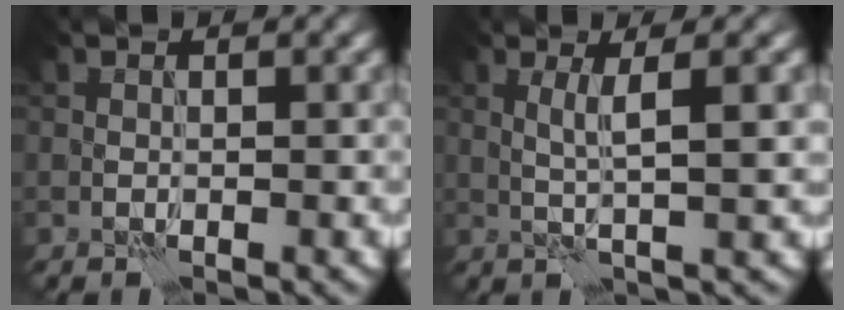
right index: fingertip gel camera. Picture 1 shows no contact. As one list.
[{"total": 3.2, "force": [0.4, 0.1, 3.2], "torque": [-0.056, -0.001, 0.009]}]